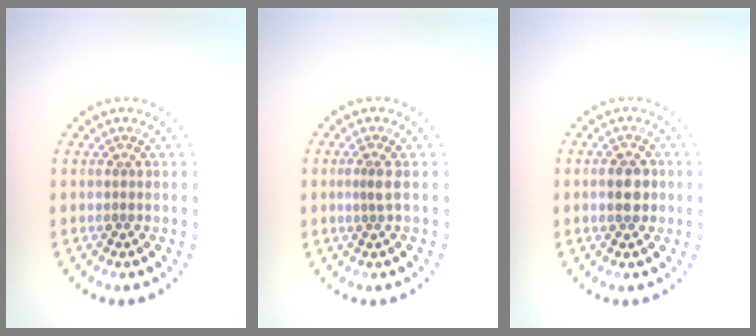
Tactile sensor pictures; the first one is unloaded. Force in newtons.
{"total": 0.8, "press": 0.4, "slide": 0.7}
{"total": 2.2, "press": 2.2, "slide": 0.1}